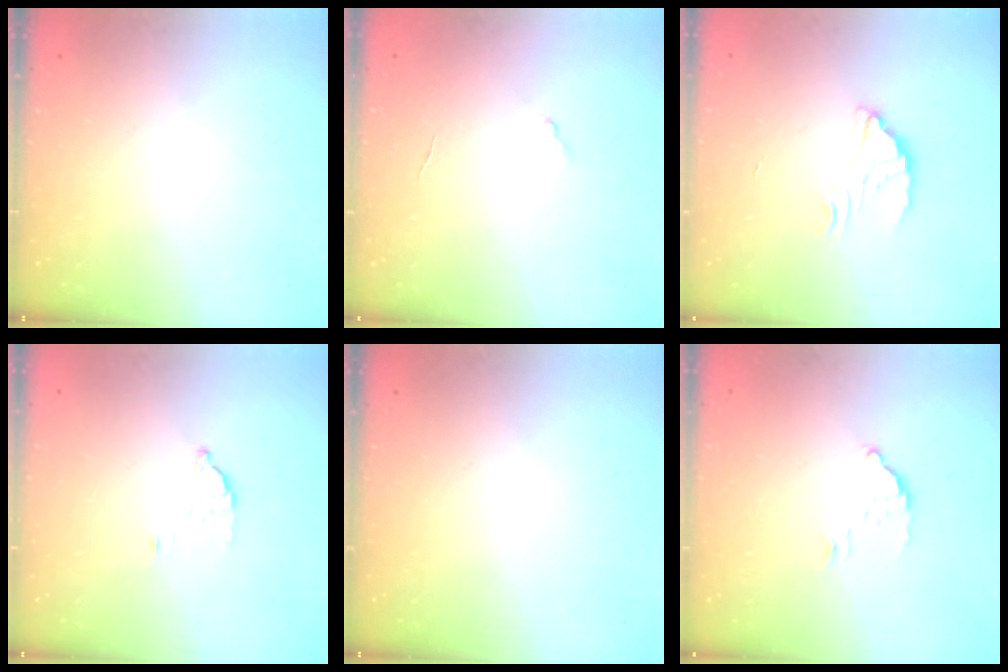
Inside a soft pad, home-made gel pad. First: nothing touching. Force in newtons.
{"total": 3.0, "press": 3.0, "slide": 0.3}
{"total": 2.7, "press": 2.7, "slide": 0.1}
{"total": 2.3, "press": 2.3, "slide": 0.1}
{"total": 0.0}
{"total": 2.9, "press": 2.9, "slide": 0.1}